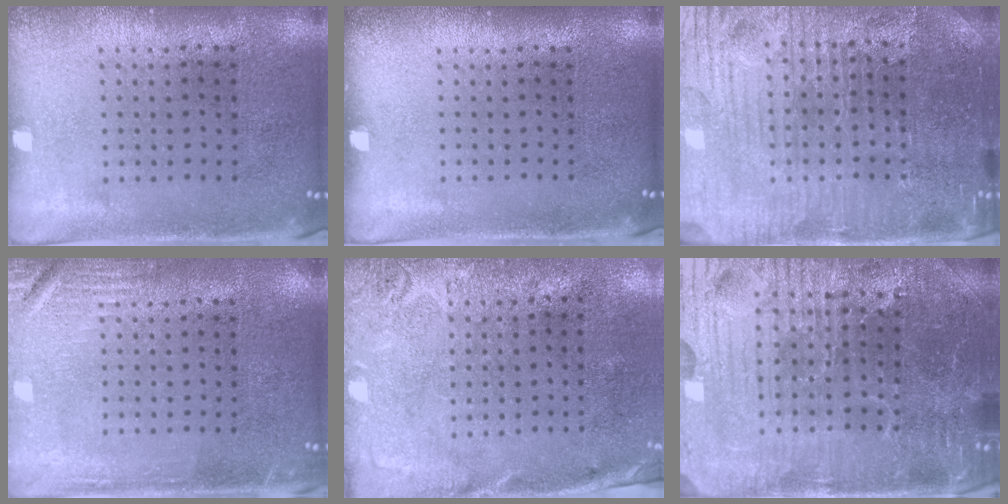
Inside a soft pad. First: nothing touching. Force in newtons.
{"total": 0.0}
{"total": 4.9, "press": 4.7, "slide": 1.3}
{"total": 2.9, "press": 2.9, "slide": 0.3}
{"total": 2.8, "press": 2.2, "slide": 1.7}
{"total": 5.2, "press": 5.0, "slide": 1.4}